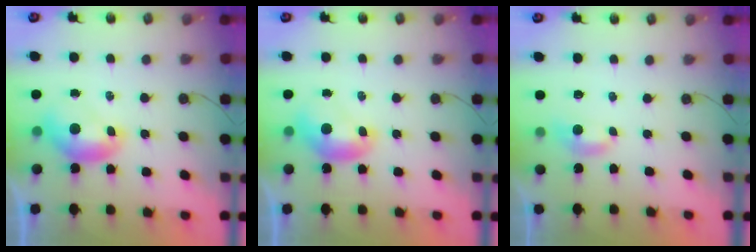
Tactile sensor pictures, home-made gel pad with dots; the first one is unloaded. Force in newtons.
{"total": 0.0}
{"total": 3.3, "press": 3.3, "slide": 0.3}